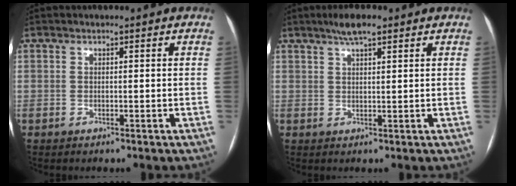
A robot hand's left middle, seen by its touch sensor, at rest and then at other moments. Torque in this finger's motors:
{"motor_torque": [0.46, -0.48, 0.06, 0.00]}